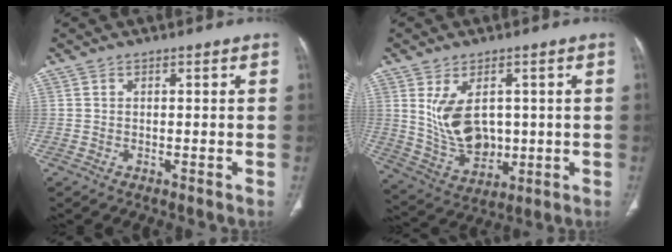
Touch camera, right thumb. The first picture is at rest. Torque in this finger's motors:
{"motor_torque": [-0.40, 0.89, 0.70, 0.37, 0.36]}